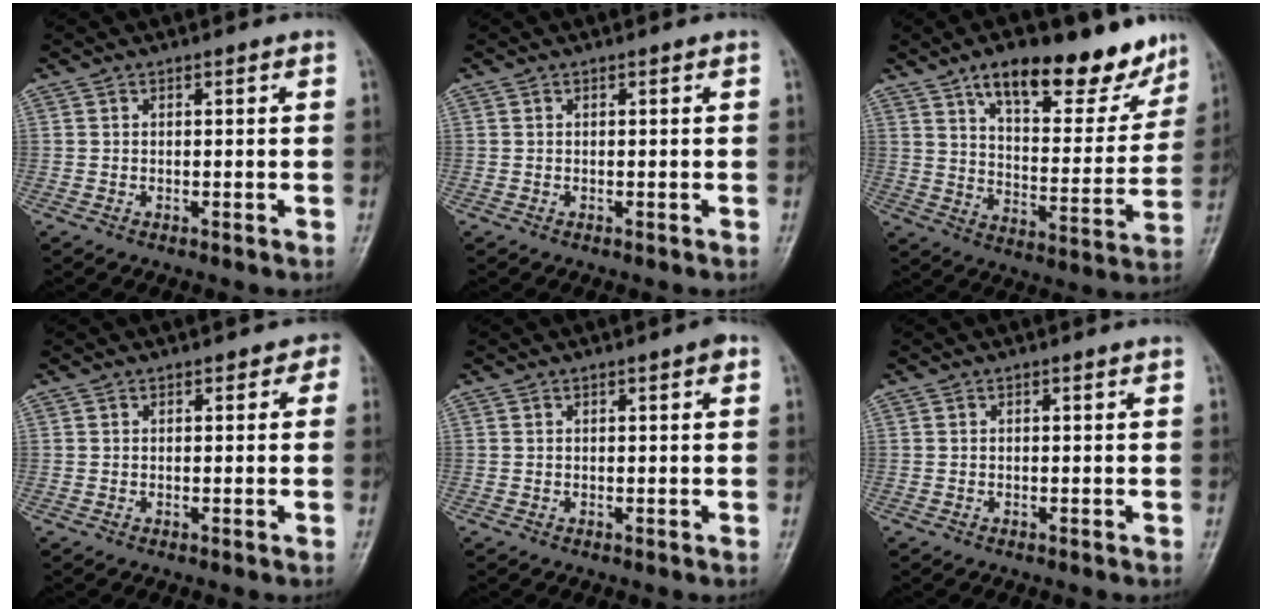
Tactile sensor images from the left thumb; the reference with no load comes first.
{"total": 0.0}
{"total": 19.9, "force": [13.7, 7.8, 12.2], "torque": [-0.122, -0.060, 0.210]}
{"total": 2.1, "force": [0.8, 1.6, 1.1], "torque": [0.011, 0.002, 0.004]}
{"total": 1.4, "force": [0.6, 0.4, 1.2], "torque": [-0.016, 0.002, 0.006]}
{"total": 0.0}